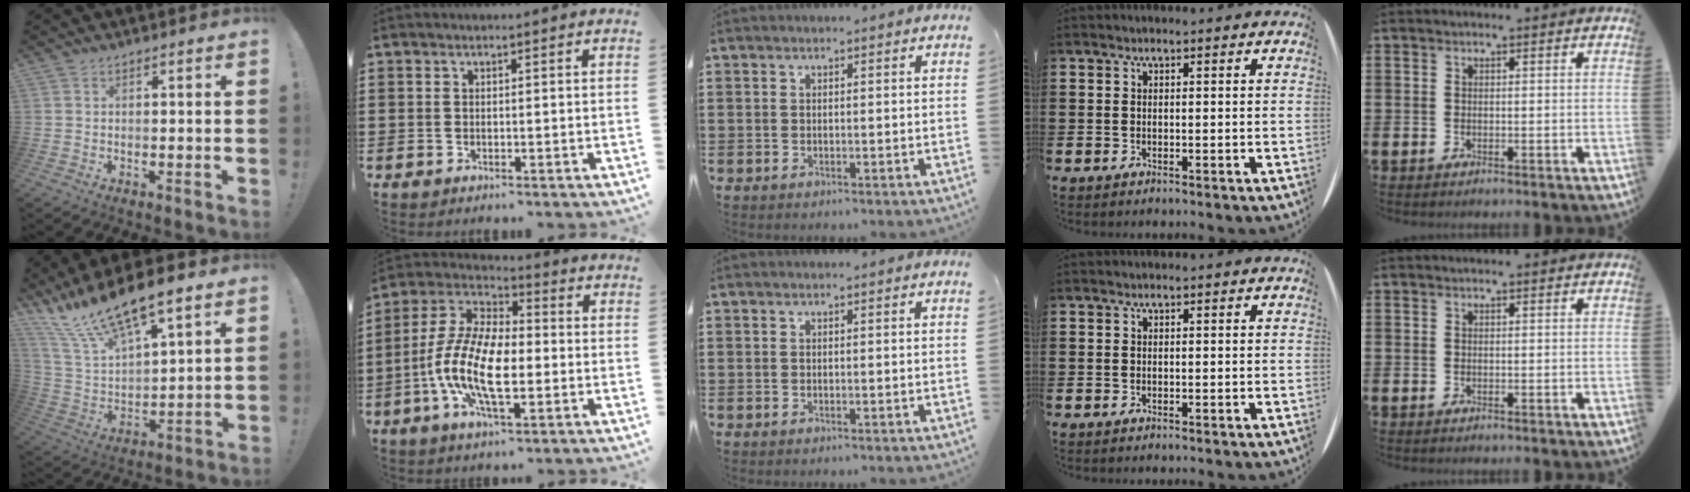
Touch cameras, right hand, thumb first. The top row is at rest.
{"thumb": {"total": 15.6, "force": [12.4, 4.3, 8.4], "torque": [-0.173, -0.089, 0.225]}, "index": {"total": 12.9, "force": [-3.5, 5.7, 11.1], "torque": [-0.262, -0.008, -0.072]}}